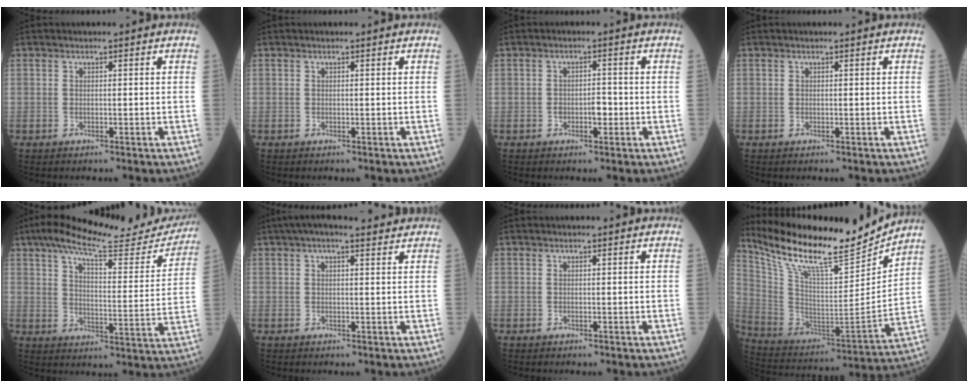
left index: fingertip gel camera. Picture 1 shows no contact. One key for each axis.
{"total": 0.0}
{"total": 2.3, "fx": -0.7, "fy": 1.1, "fz": 1.8, "tx": -0.025, "ty": 0.005, "tz": -0.010}
{"total": 0.0}
{"total": 19.6, "fx": 17.7, "fy": 3.1, "fz": 7.8, "tx": -0.120, "ty": -0.013, "tz": 0.235}
{"total": 7.0, "fx": 5.7, "fy": 1.5, "fz": 3.8, "tx": -0.064, "ty": 0.040, "tz": 0.081}
{"total": 0.0}
{"total": 20.9, "fx": 18.1, "fy": 2.9, "fz": 10.0, "tx": -0.192, "ty": -0.017, "tz": 0.310}